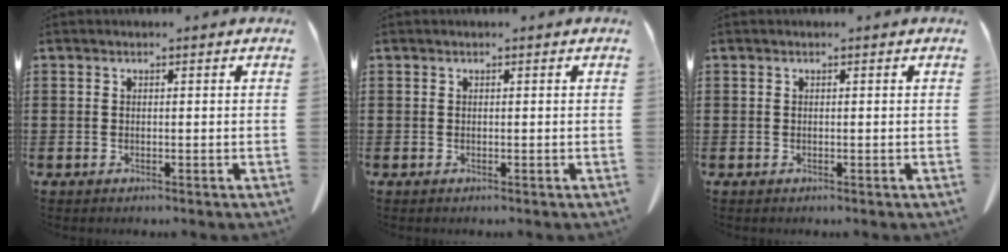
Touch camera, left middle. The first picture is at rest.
{"total": 0.0}
{"total": 0.0}